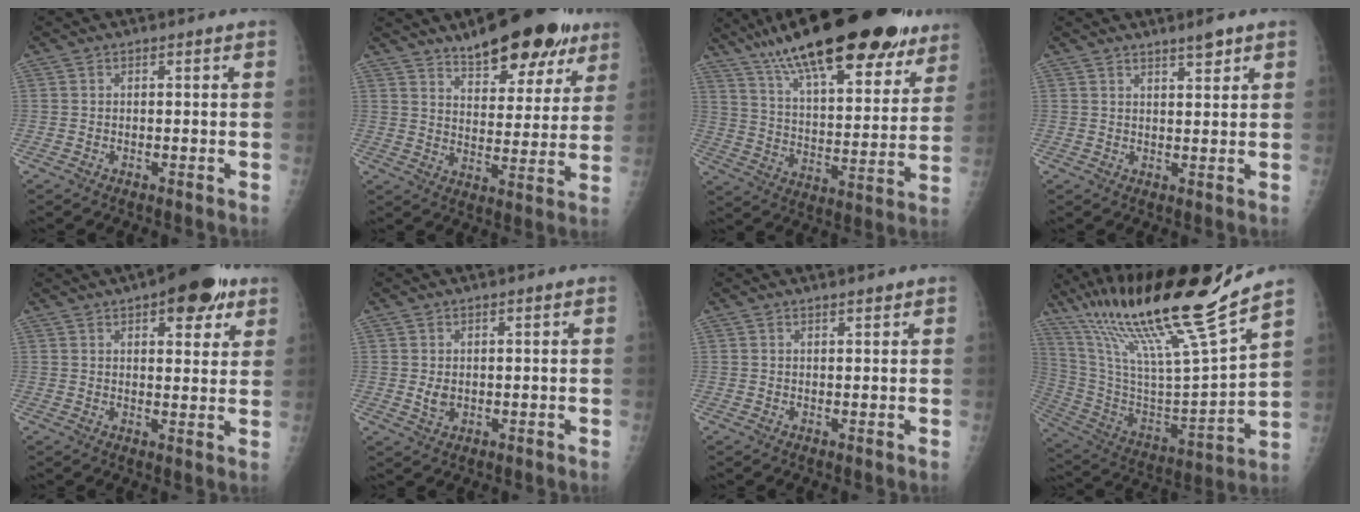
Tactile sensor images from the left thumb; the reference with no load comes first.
{"total": 18.2, "force": [12.4, 7.2, 11.3], "torque": [-0.116, -0.048, 0.183]}
{"total": 30.5, "force": [21.2, 9.6, 19.7], "torque": [-0.287, -0.049, 0.327]}
{"total": 3.2, "force": [2.5, 0.4, 2.0], "torque": [-0.028, -0.017, 0.041]}
{"total": 11.9, "force": [6.7, 4.9, 8.5], "torque": [-0.078, -0.020, 0.085]}
{"total": 2.6, "force": [0.6, 1.5, 2.0], "torque": [-0.029, -0.008, 0.016]}
{"total": 1.3, "force": [1.1, 0.1, 0.7], "torque": [-0.009, -0.007, 0.018]}
{"total": 27.7, "force": [20.0, 2.1, 19.1], "torque": [-0.327, -0.072, 0.364]}